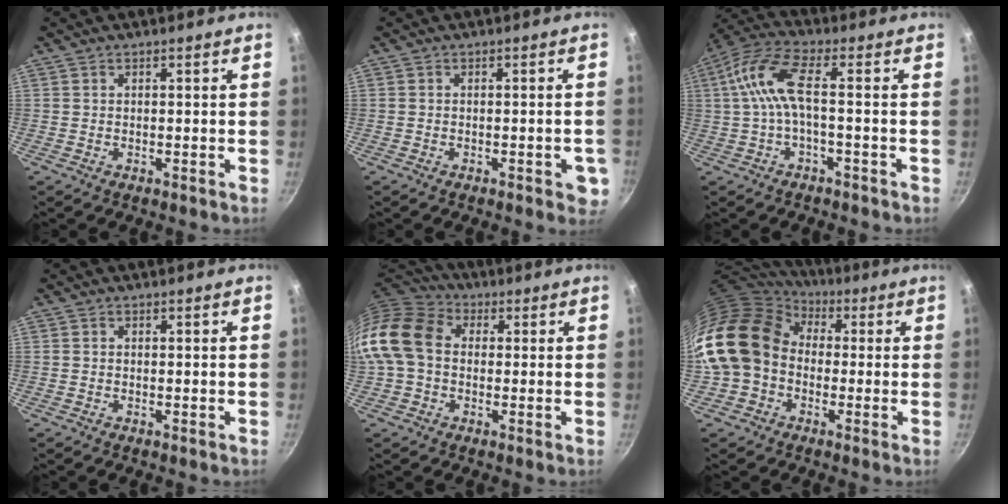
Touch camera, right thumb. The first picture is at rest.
{"total": 3.9, "force": [-1.5, 1.7, 3.2], "torque": [-0.026, 0.005, -0.017]}
{"total": 9.2, "force": [-0.8, 3.0, 8.6], "torque": [-0.198, 0.027, -0.024]}
{"total": 0.0}
{"total": 14.0, "force": [0.6, 10.6, 9.1], "torque": [-0.160, 0.028, -0.007]}
{"total": 17.3, "force": [0.7, 14.2, 9.9], "torque": [-0.179, 0.039, -0.001]}